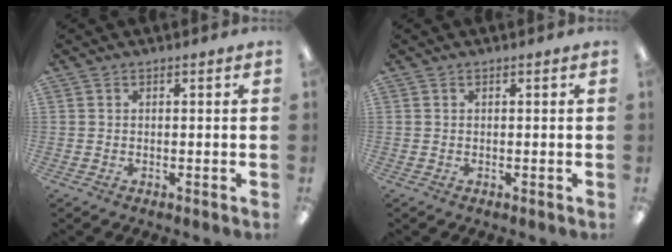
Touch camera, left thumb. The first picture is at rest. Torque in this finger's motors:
{"motor_torque": [-0.08, 0.04, -0.01, 0.01, 0.00]}